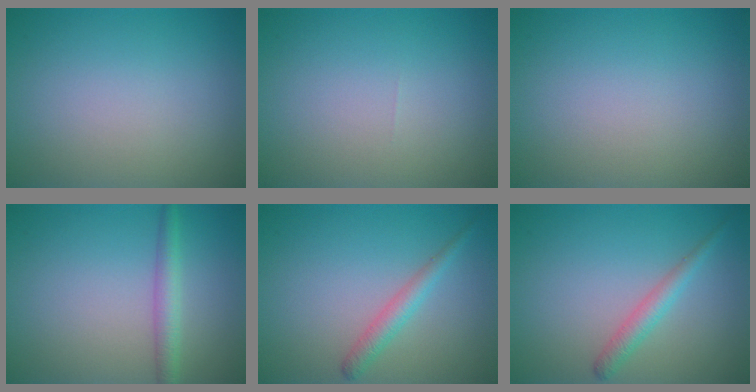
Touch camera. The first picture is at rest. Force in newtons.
{"total": 0.0}
{"total": 0.0}
{"total": 2.3, "press": 2.3, "slide": 0.1}
{"total": 2.0, "press": 2.0, "slide": 0.1}
{"total": 2.0, "press": 2.0, "slide": 0.1}